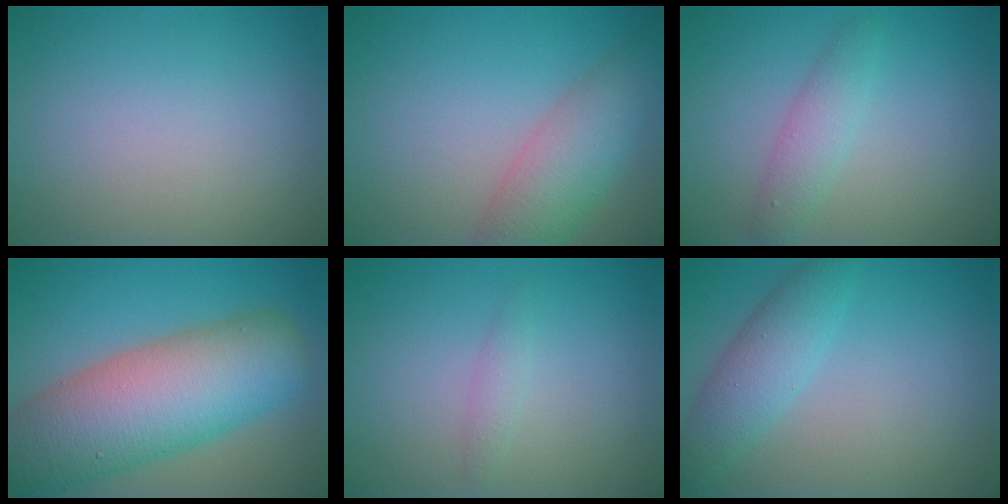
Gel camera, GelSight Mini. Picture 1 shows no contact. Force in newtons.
{"total": 5.0, "press": 5.0, "slide": 0.2}
{"total": 2.4, "press": 2.4, "slide": 0.1}
{"total": 12.4, "press": 12.4, "slide": 0.6}
{"total": 1.0, "press": 1.0, "slide": 0.1}
{"total": 3.7, "press": 3.7, "slide": 0.2}